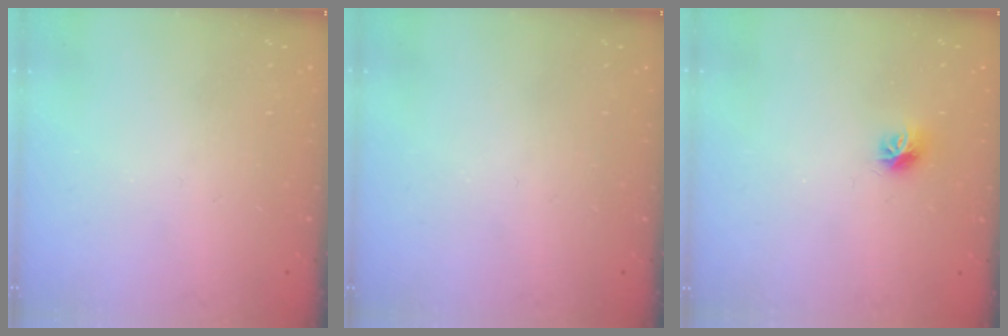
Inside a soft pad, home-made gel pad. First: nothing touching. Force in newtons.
{"total": 0.0}
{"total": 7.4, "press": 7.3, "slide": 0.6}